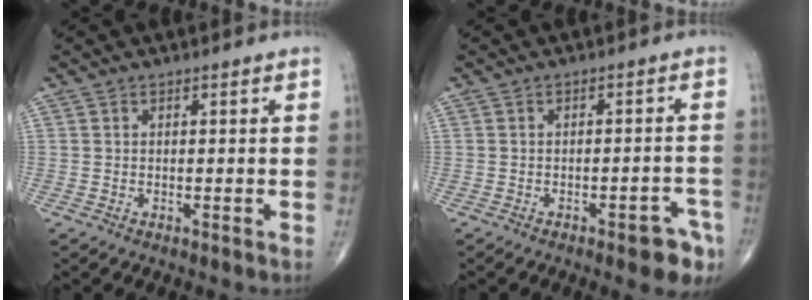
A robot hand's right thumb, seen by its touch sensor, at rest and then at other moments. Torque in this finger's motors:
{"motor_torque": [1.02, 1.17, 0.00, -0.13, 0.12]}